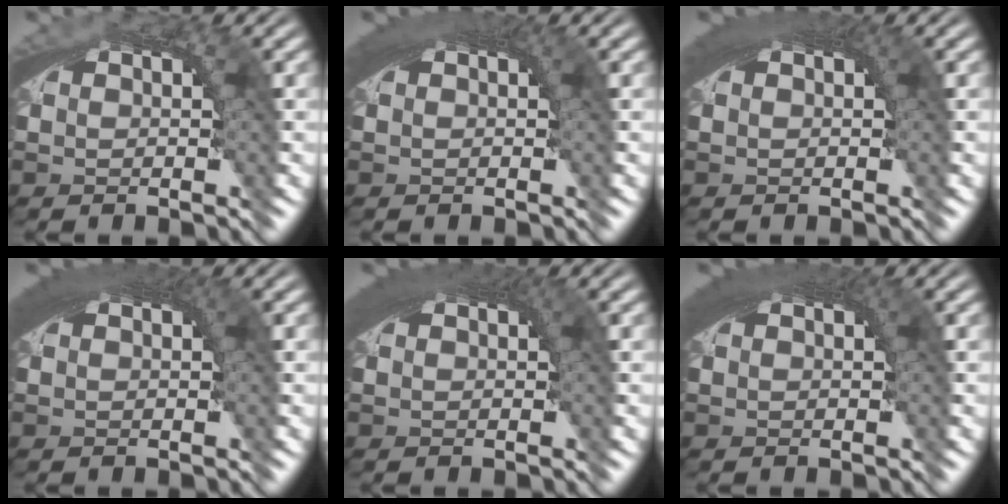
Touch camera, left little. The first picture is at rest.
{"total": 3.1, "force": [1.2, 0.8, 2.8], "torque": [-0.033, 0.009, 0.016]}
{"total": 3.4, "force": [1.3, 0.9, 3.0], "torque": [-0.035, 0.012, 0.017]}
{"total": 4.1, "force": [1.4, 1.2, 3.6], "torque": [-0.045, 0.014, 0.017]}
{"total": 4.0, "force": [1.6, 1.1, 3.5], "torque": [-0.044, 0.015, 0.019]}
{"total": 4.1, "force": [1.4, 1.3, 3.7], "torque": [-0.045, 0.014, 0.017]}